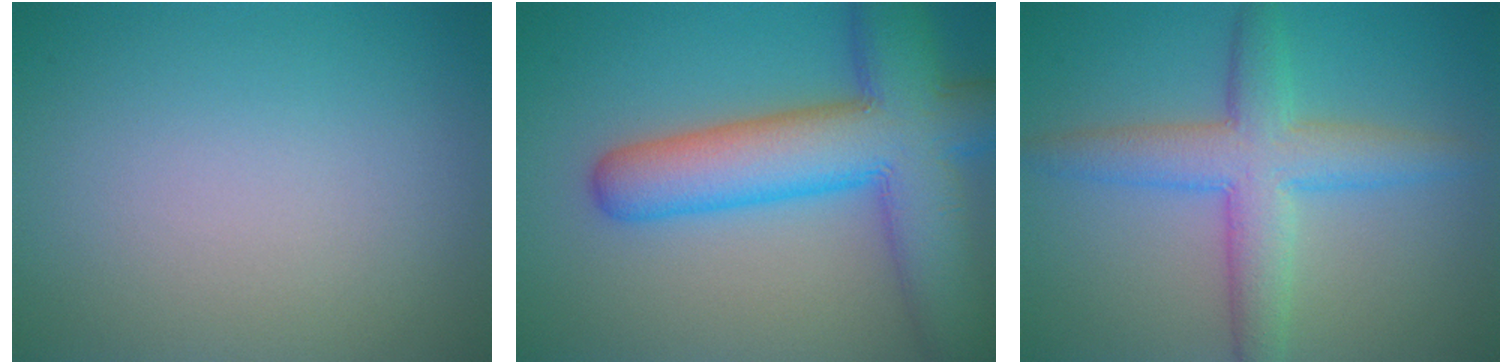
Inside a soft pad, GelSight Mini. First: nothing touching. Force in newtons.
{"total": 11.0, "press": 11.0, "slide": 0.6}
{"total": 5.5, "press": 5.5, "slide": 0.1}